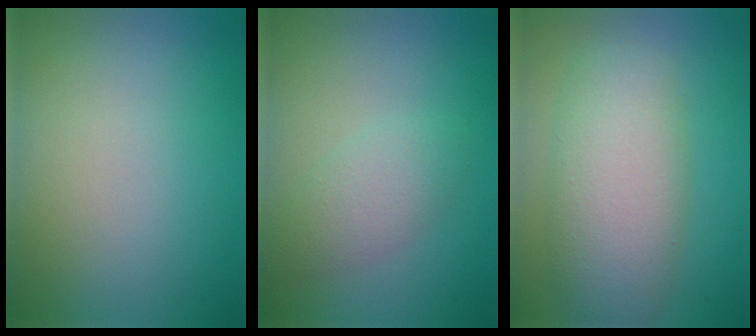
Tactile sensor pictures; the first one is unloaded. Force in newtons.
{"total": 2.5, "press": 2.5, "slide": 0.1}
{"total": 6.9, "press": 6.9, "slide": 0.2}